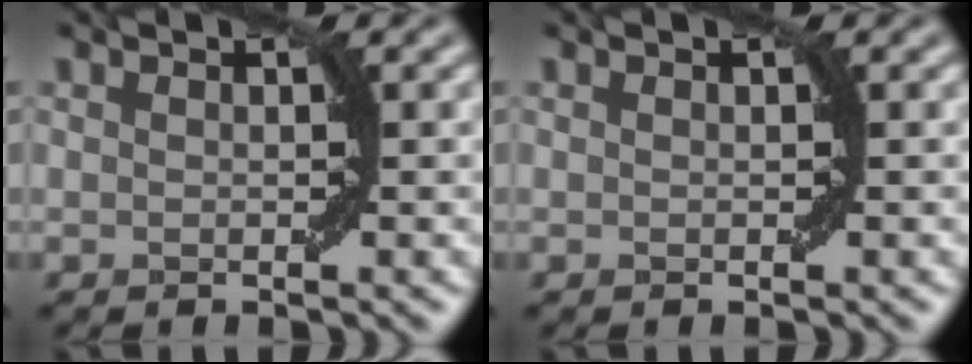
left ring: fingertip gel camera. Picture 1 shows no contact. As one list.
[{"total": 0.0}]